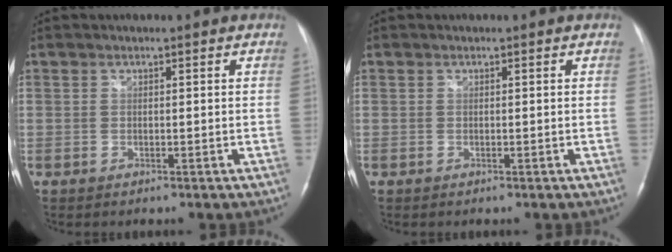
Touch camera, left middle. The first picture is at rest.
{"total": 0.0}